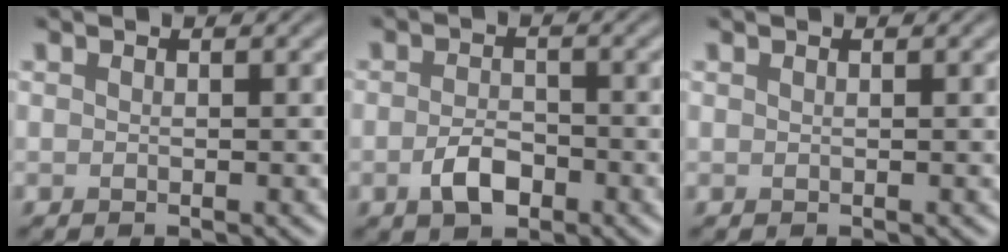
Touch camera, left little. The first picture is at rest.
{"total": 3.0, "force": [-1.4, 1.6, 2.1], "torque": [-0.040, 0.001, -0.029]}
{"total": 0.0}